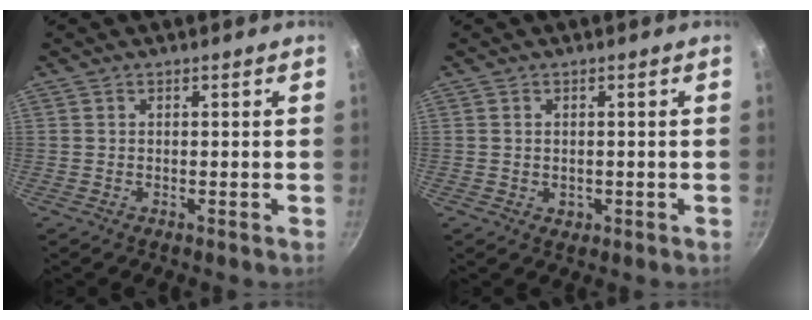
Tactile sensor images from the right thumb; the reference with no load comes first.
{"total": 1.5, "force": [-0.1, 1.2, 0.9], "torque": [-0.010, -0.001, 0.000]}